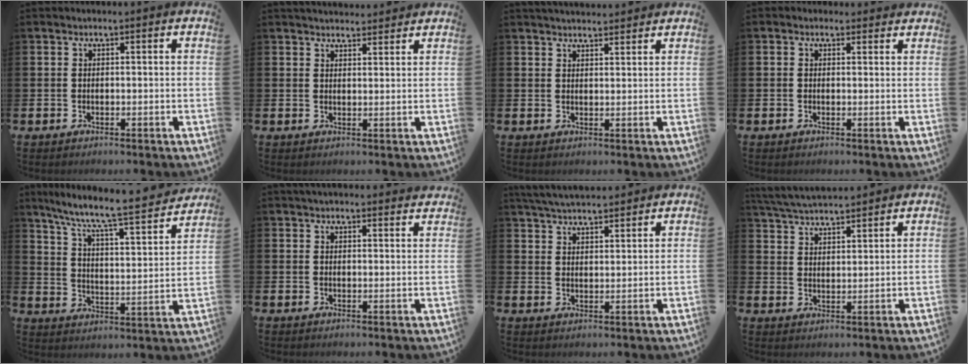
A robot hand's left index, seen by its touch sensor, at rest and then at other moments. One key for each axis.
{"total": 2.8, "fx": 2.8, "fy": 0.6, "fz": 0.1, "tx": 0.004, "ty": -0.017, "tz": 0.048}
{"total": 2.7, "fx": 2.6, "fy": 0.4, "fz": 0.2, "tx": -0.004, "ty": -0.012, "tz": 0.048}
{"total": 0.9, "fx": 0.7, "fy": 0.6, "fz": 0.1, "tx": 0.009, "ty": 0.002, "tz": 0.009}
{"total": 7.7, "fx": 6.9, "fy": 0.6, "fz": 3.4, "tx": -0.089, "ty": -0.061, "tz": 0.109}
{"total": 2.7, "fx": 2.6, "fy": 0.3, "fz": 0.4, "tx": -0.007, "ty": -0.012, "tz": 0.047}
{"total": 4.8, "fx": 4.8, "fy": 0.5, "fz": 0.6, "tx": -0.020, "ty": -0.022, "tz": 0.086}
{"total": 5.0, "fx": 4.9, "fy": 0.5, "fz": 0.5, "tx": -0.030, "ty": -0.025, "tz": 0.089}